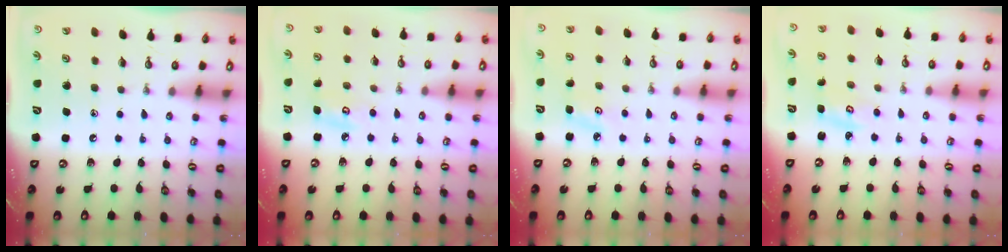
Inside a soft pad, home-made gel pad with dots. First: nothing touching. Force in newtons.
{"total": 5.7, "press": 5.7, "slide": 0.5}
{"total": 4.0, "press": 3.9, "slide": 0.5}
{"total": 2.9, "press": 2.8, "slide": 0.4}